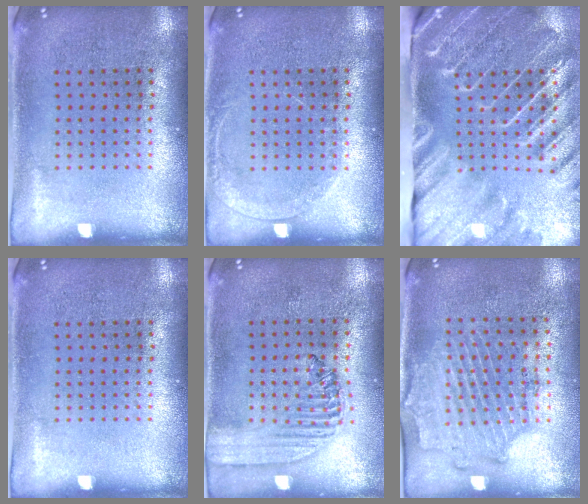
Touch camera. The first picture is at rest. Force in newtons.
{"total": 1.2, "press": 1.1, "slide": 0.1}
{"total": 4.3, "press": 3.4, "slide": 2.5}
{"total": 0.0}
{"total": 1.6, "press": 1.4, "slide": 0.7}
{"total": 1.7, "press": 1.5, "slide": 0.8}